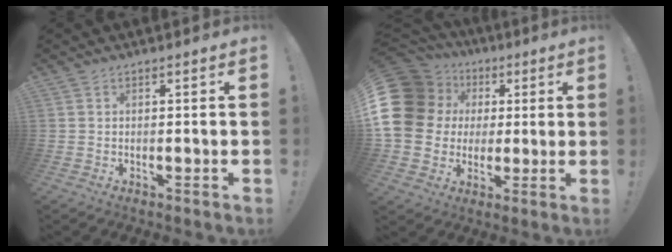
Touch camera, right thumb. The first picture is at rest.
{"total": 18.9, "force": [3.8, 15.7, 9.9], "torque": [-0.194, -0.003, 0.092]}